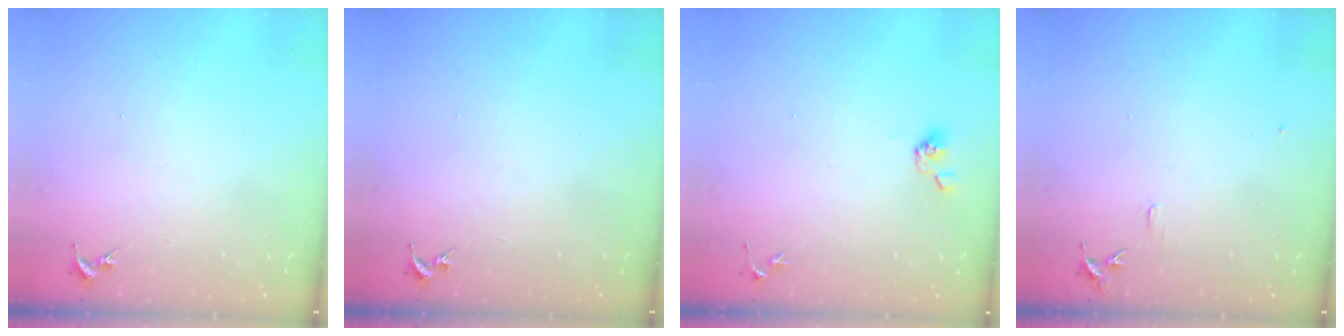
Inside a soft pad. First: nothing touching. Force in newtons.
{"total": 0.0}
{"total": 5.0, "press": 4.7, "slide": 1.7}
{"total": 5.8, "press": 5.8, "slide": 0.6}